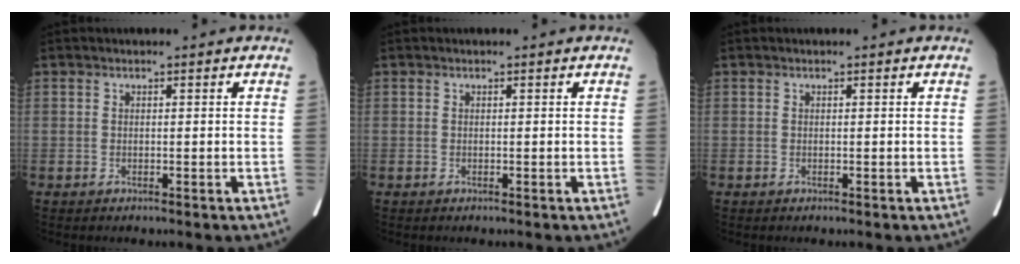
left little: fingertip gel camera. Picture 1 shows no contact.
{"total": 0.0}
{"total": 0.0}